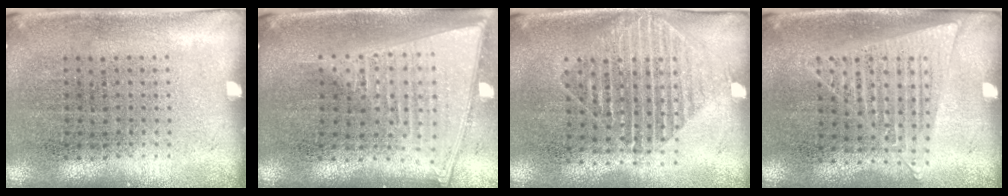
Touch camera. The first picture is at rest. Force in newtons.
{"total": 2.1, "press": 1.8, "slide": 1.2}
{"total": 1.5, "press": 1.3, "slide": 0.8}
{"total": 1.2, "press": 1.2, "slide": 0.4}